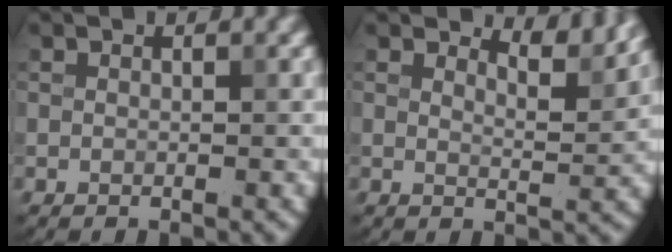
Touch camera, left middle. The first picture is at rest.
{"total": 3.0, "force": [2.8, 0.5, 1.1], "torque": [-0.017, -0.008, 0.037]}